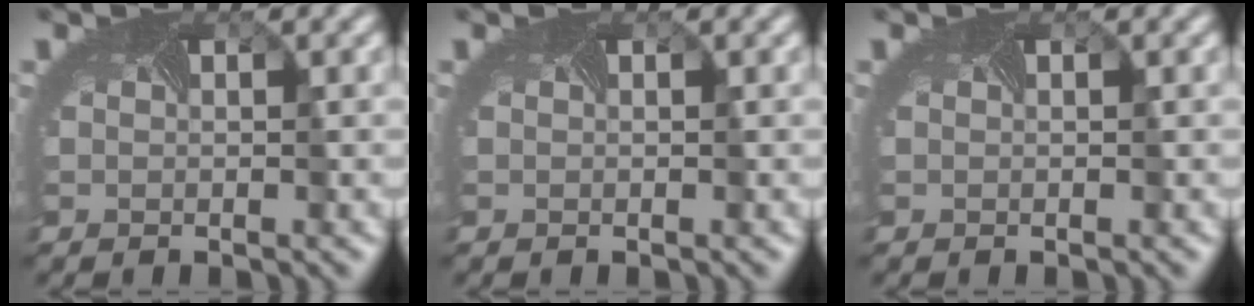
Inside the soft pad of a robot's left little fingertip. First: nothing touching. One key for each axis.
{"total": 0.0}
{"total": 0.0}